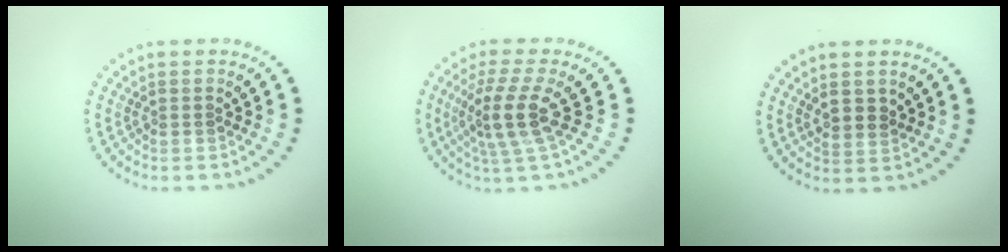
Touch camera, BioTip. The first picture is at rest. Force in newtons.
{"total": 4.1, "press": 3.1, "slide": 2.6}
{"total": 1.3, "press": 1.2, "slide": 0.5}